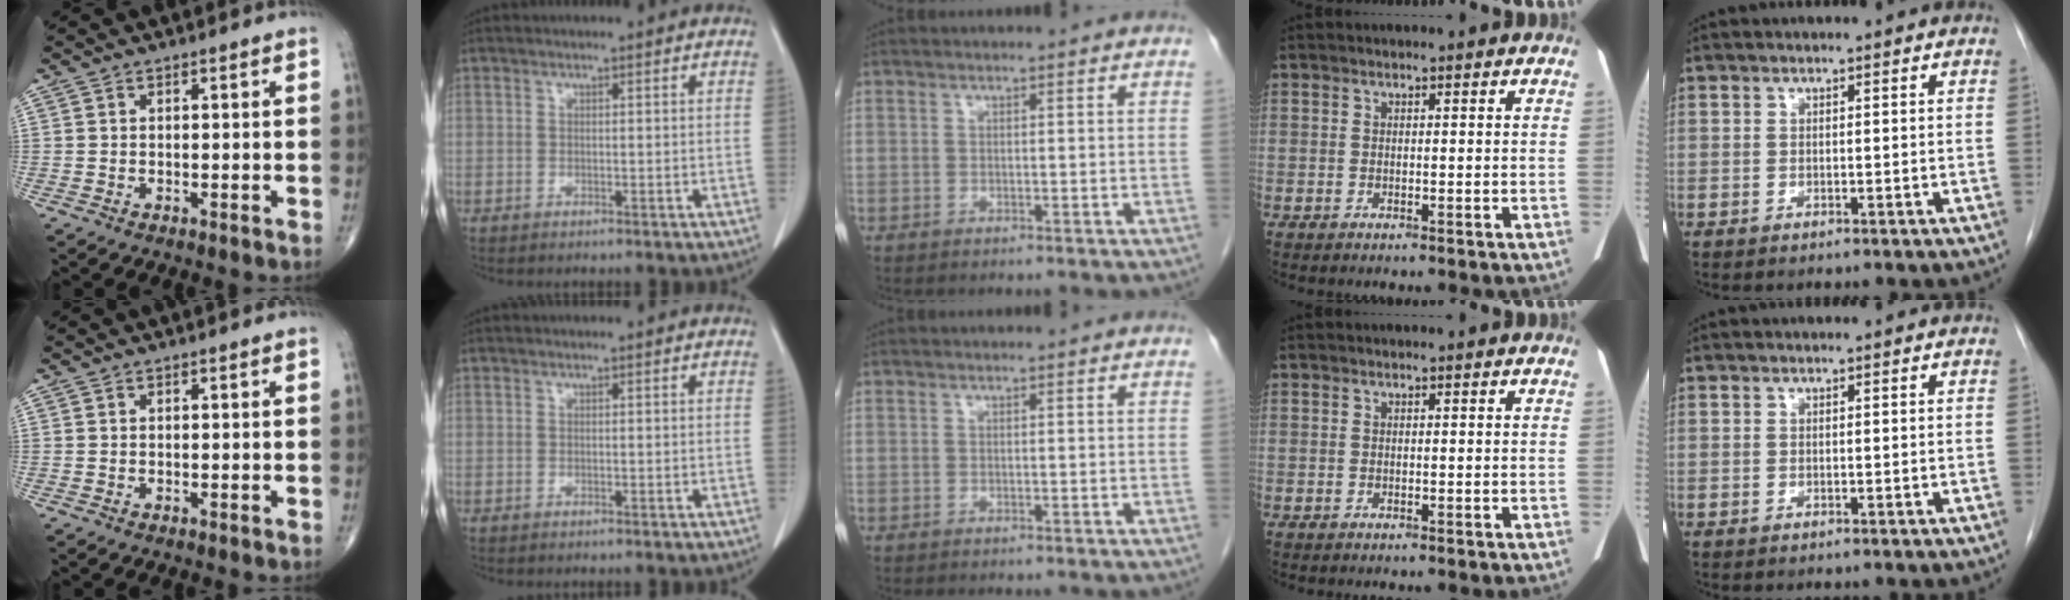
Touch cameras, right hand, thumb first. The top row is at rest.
{}